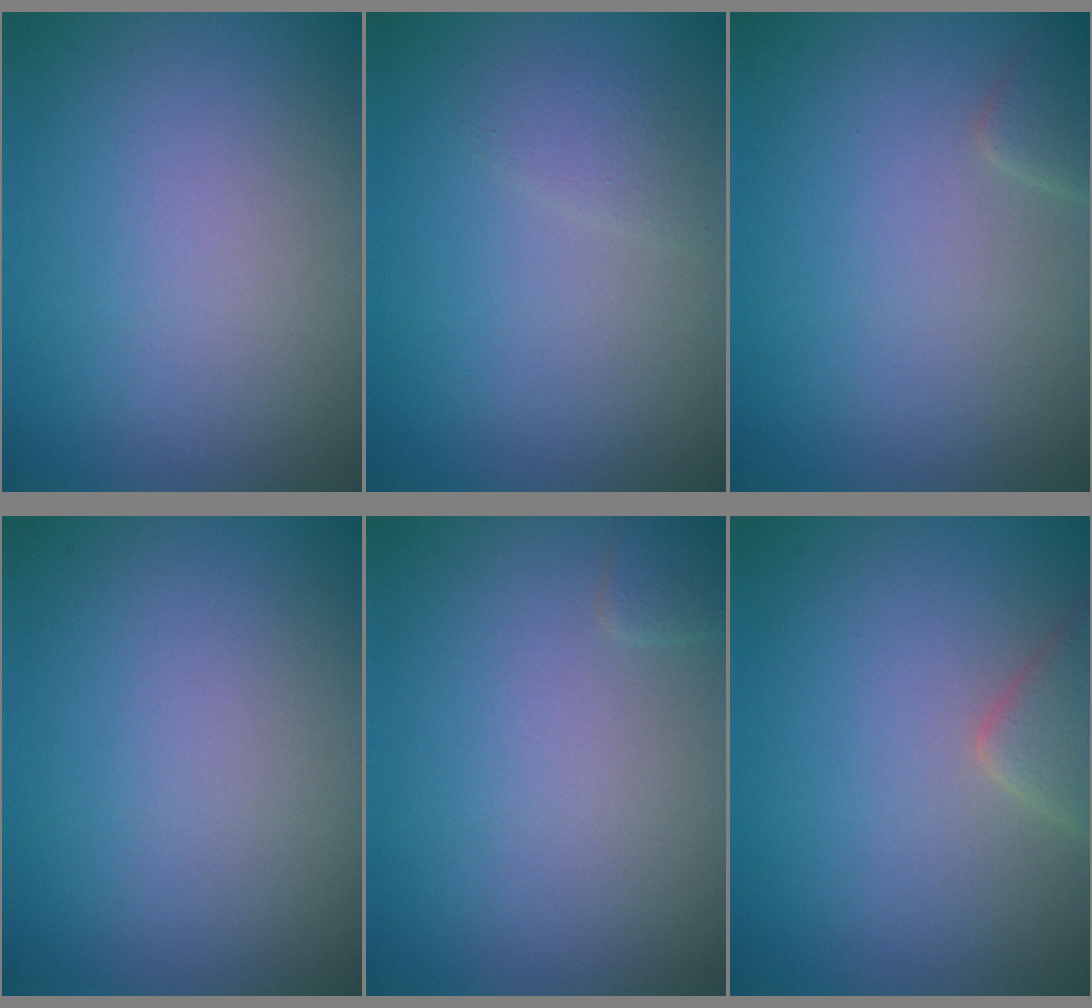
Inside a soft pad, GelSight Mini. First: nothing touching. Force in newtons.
{"total": 1.2, "press": 1.2, "slide": 0.0}
{"total": 1.7, "press": 1.7, "slide": 0.1}
{"total": 0.0}
{"total": 0.8, "press": 0.8, "slide": 0.0}
{"total": 2.8, "press": 2.8, "slide": 0.2}